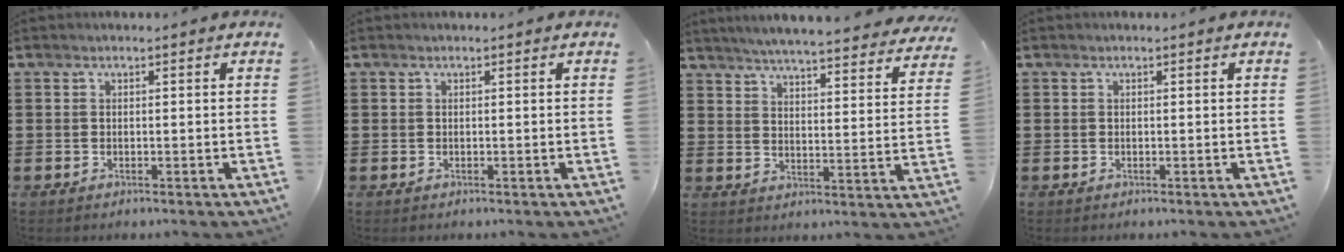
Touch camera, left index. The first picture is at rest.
{"total": 0.0}
{"total": 4.8, "force": [4.6, -0.5, 1.3], "torque": [-0.048, -0.036, 0.077]}
{"total": 0.0}